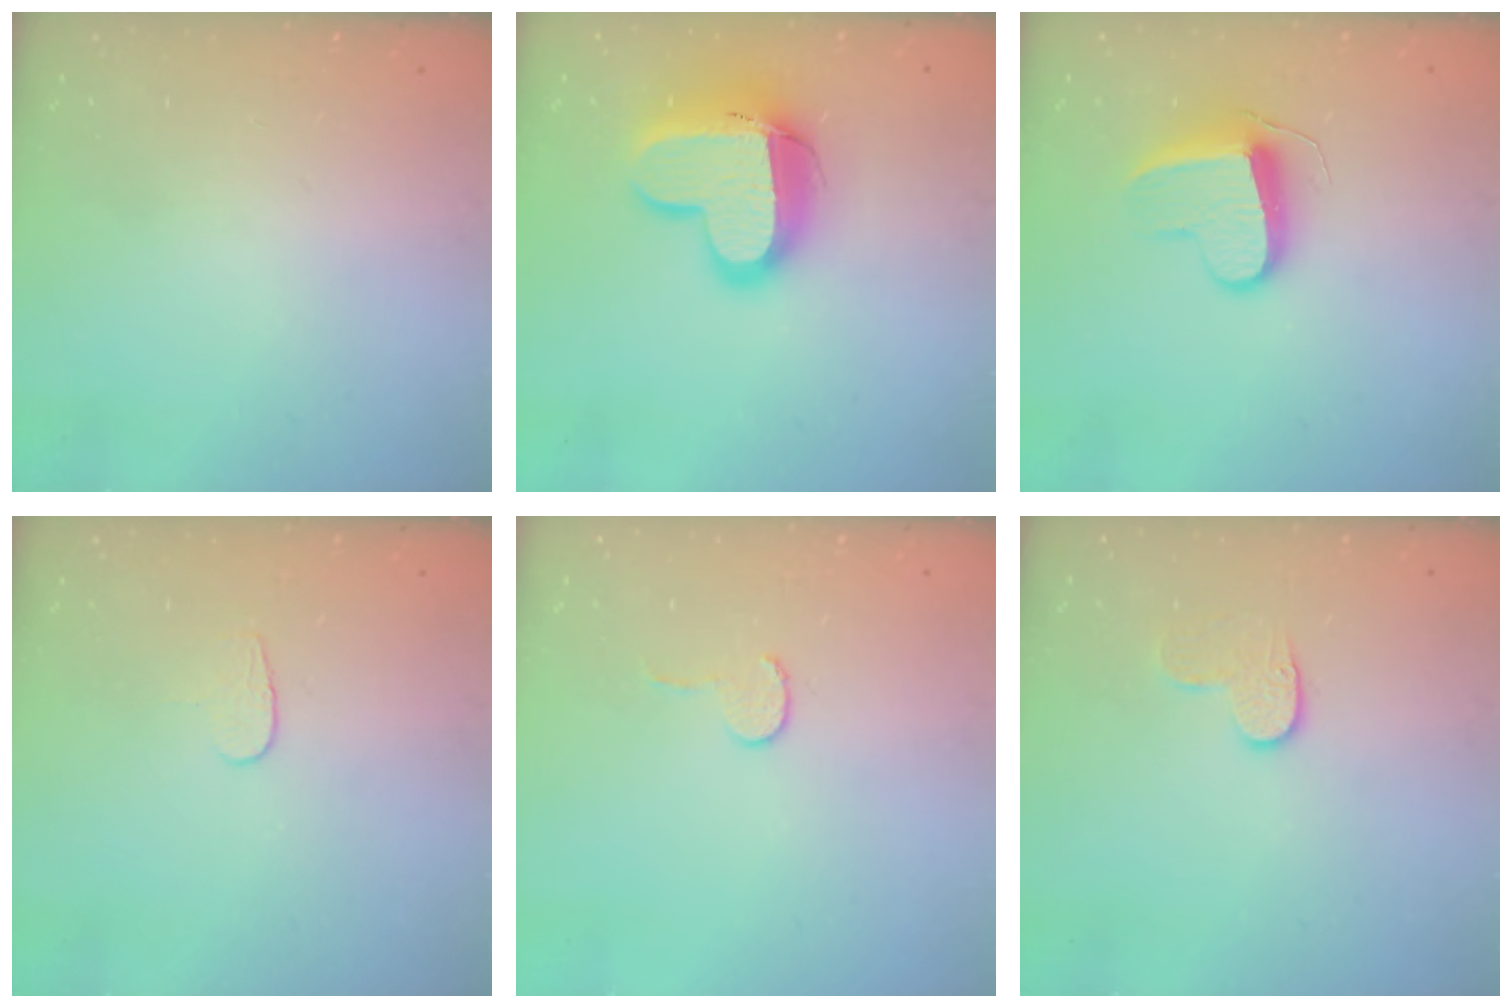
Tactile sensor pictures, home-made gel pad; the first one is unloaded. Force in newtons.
{"total": 16.0, "press": 16.0, "slide": 1.1}
{"total": 9.9, "press": 9.9, "slide": 0.2}
{"total": 3.7, "press": 3.7, "slide": 0.3}
{"total": 4.5, "press": 4.4, "slide": 0.4}
{"total": 7.0, "press": 6.9, "slide": 0.6}